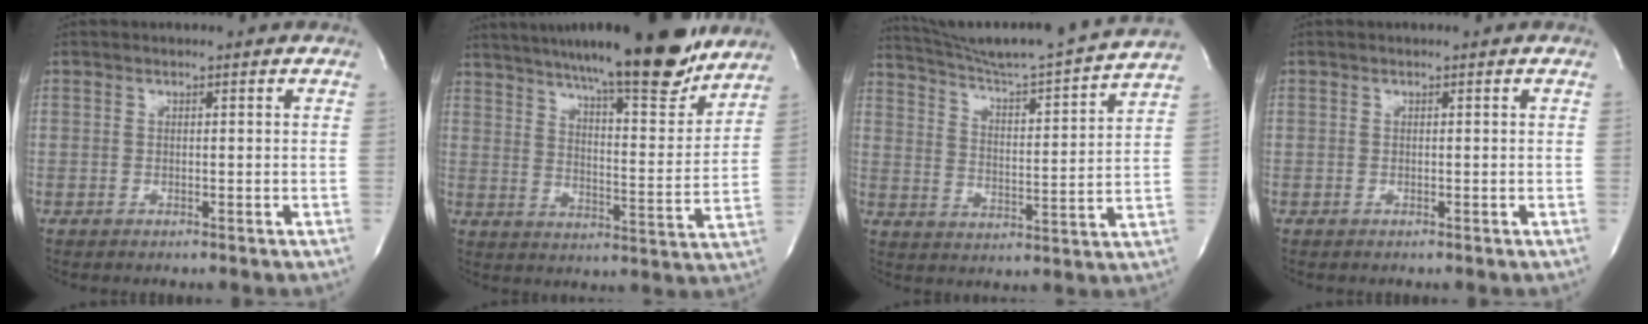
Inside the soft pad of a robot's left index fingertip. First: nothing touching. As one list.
[{"total": 21.5, "force": [18.1, 2.4, 11.2], "torque": [-0.177, -0.017, 0.252]}, {"total": 18.8, "force": [17.4, -2.0, 6.7], "torque": [-0.116, -0.048, 0.248]}, {"total": 0.0}]